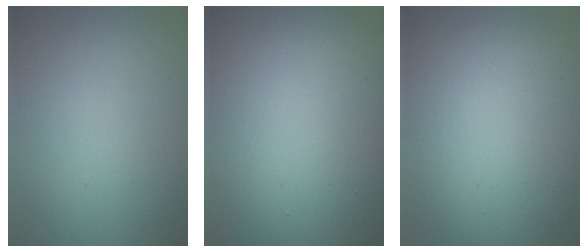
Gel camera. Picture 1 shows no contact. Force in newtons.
{"total": 25.5, "press": 25.5, "slide": 1.0}
{"total": 14.3, "press": 14.3, "slide": 0.9}